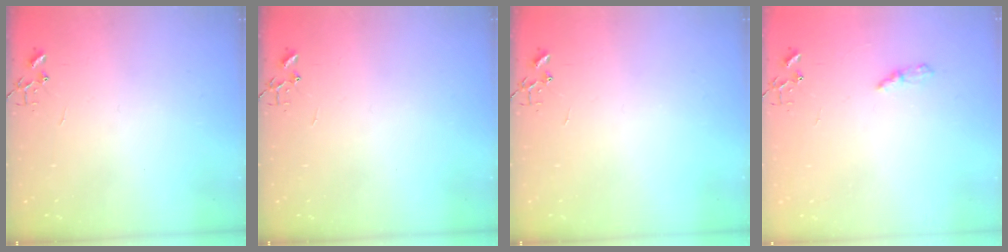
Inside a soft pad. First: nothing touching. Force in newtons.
{"total": 0.0}
{"total": 0.0}
{"total": 4.2, "press": 4.2, "slide": 0.5}